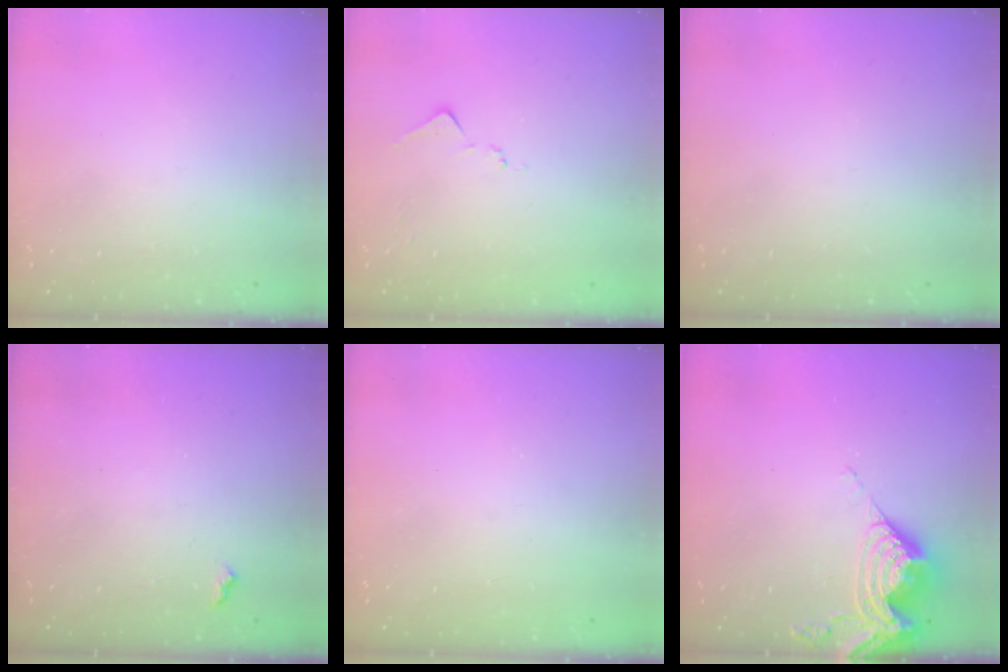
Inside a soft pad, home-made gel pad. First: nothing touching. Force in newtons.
{"total": 6.2, "press": 6.2, "slide": 0.8}
{"total": 0.0}
{"total": 4.8, "press": 4.8, "slide": 0.7}
{"total": 1.2, "press": 1.1, "slide": 0.2}
{"total": 11.1, "press": 11.0, "slide": 1.2}